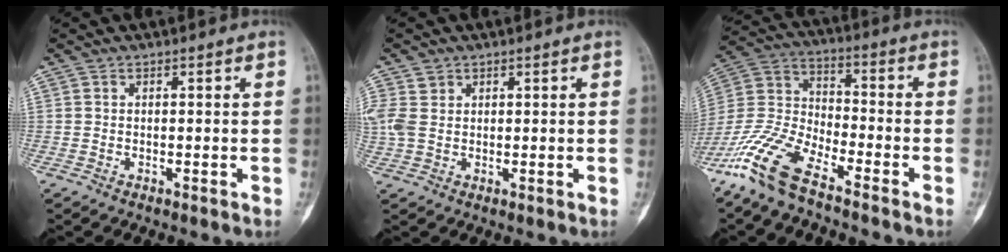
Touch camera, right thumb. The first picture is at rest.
{"total": 5.0, "force": [1.5, 3.8, 2.9], "torque": [-0.075, 0.009, 0.039]}
{"total": 13.1, "force": [-9.8, 3.6, 7.9], "torque": [-0.177, 0.045, -0.201]}